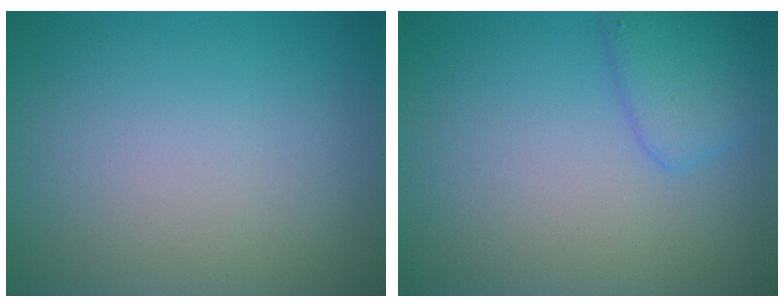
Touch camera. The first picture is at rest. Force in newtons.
{"total": 2.5, "press": 2.5, "slide": 0.2}